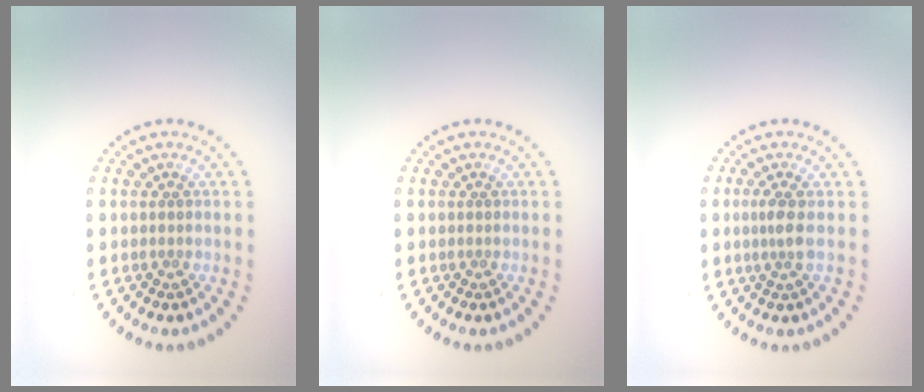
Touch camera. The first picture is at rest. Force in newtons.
{"total": 0.0}
{"total": 1.7, "press": 1.2, "slide": 1.2}